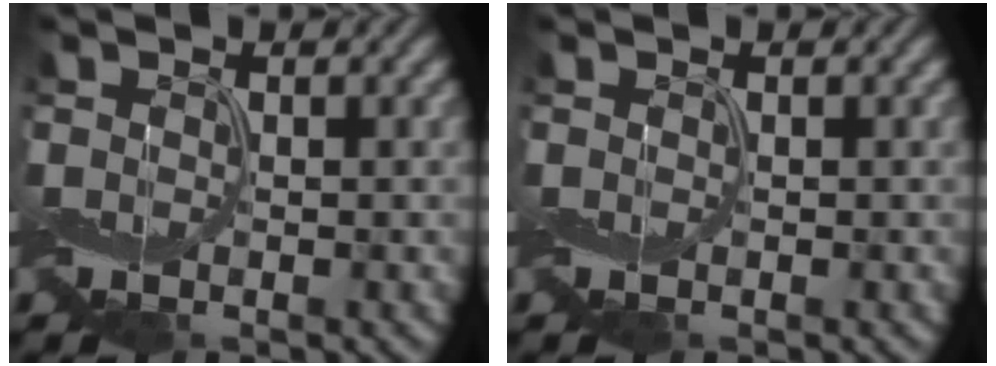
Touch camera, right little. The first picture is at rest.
{"total": 0.0}